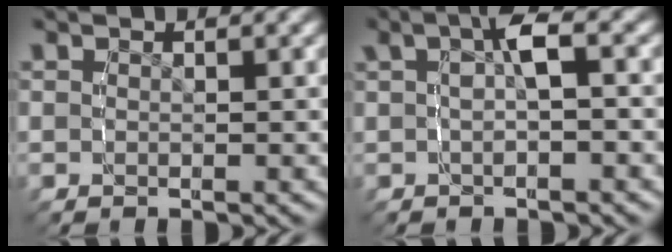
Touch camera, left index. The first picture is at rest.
{"total": 3.1, "force": [0.5, 1.2, 2.8], "torque": [-0.048, 0.005, 0.011]}